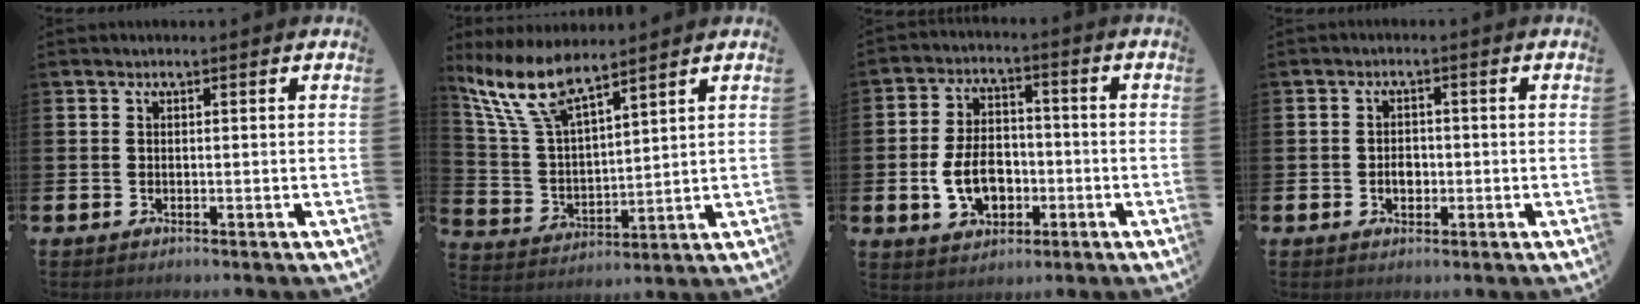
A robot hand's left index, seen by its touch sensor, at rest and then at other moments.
{"total": 9.4, "force": [7.8, 2.4, 4.7], "torque": [-0.123, -0.025, 0.142]}
{"total": 7.2, "force": [-1.8, 5.0, 4.9], "torque": [-0.093, 0.007, -0.037]}
{"total": 2.1, "force": [-0.3, 1.6, 1.4], "torque": [-0.006, -0.003, -0.012]}